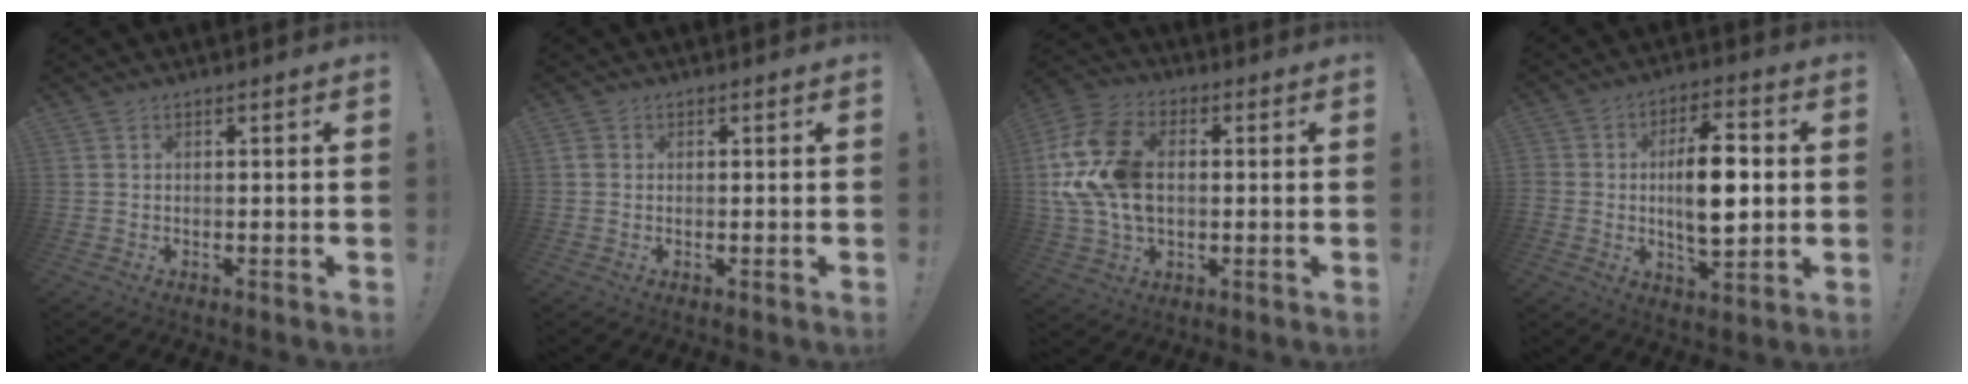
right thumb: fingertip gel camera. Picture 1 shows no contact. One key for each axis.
{"total": 1.3, "fx": 0.2, "fy": 1.0, "fz": 0.7, "tx": -0.013, "ty": 0.003, "tz": 0.005}
{"total": 18.4, "fx": 1.5, "fy": 13.0, "fz": 12.9, "tx": -0.241, "ty": 0.010, "tz": 0.032}
{"total": 13.2, "fx": 0.0, "fy": 7.0, "fz": 11.2, "tx": -0.178, "ty": 0.004, "tz": -0.006}